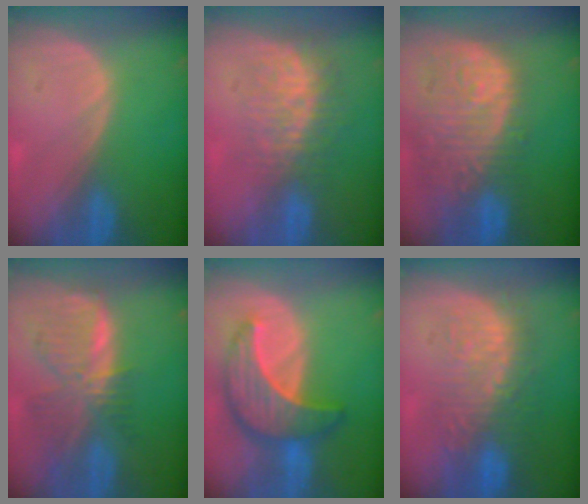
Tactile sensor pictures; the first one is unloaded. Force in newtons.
{"total": 8.8, "press": 7.4, "slide": 4.7}
{"total": 13.6, "press": 11.4, "slide": 7.4}
{"total": 8.5, "press": 7.4, "slide": 4.2}
{"total": 9.6, "press": 9.5, "slide": 0.8}
{"total": 10.0, "press": 9.3, "slide": 3.8}